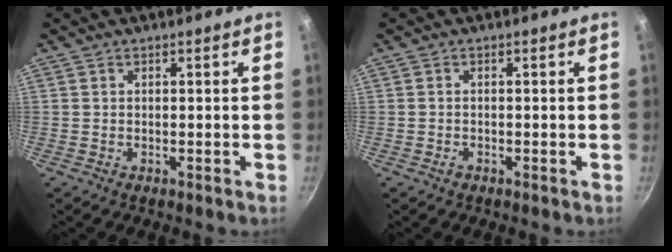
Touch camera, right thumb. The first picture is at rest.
{"total": 0.9, "force": [-0.6, 0.6, 0.4], "torque": [-0.010, 0.003, -0.011]}